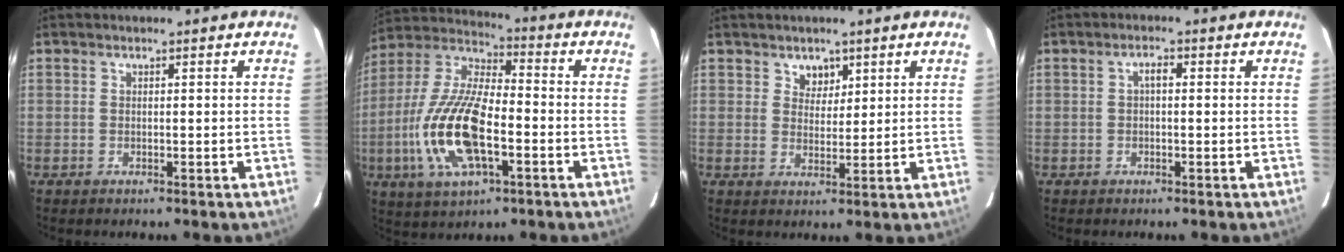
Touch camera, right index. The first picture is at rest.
{"total": 18.4, "force": [-5.1, 7.2, 16.2], "torque": [-0.344, -0.006, -0.098]}
{"total": 3.3, "force": [2.0, 2.5, 0.7], "torque": [-0.003, -0.001, 0.034]}
{"total": 1.7, "force": [0.1, 0.7, 1.5], "torque": [-0.029, 0.010, -0.001]}